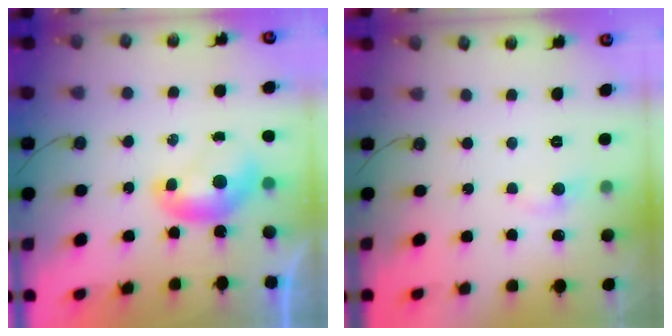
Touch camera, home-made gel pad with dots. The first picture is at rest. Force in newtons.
{"total": 1.2, "press": 0.9, "slide": 0.8}